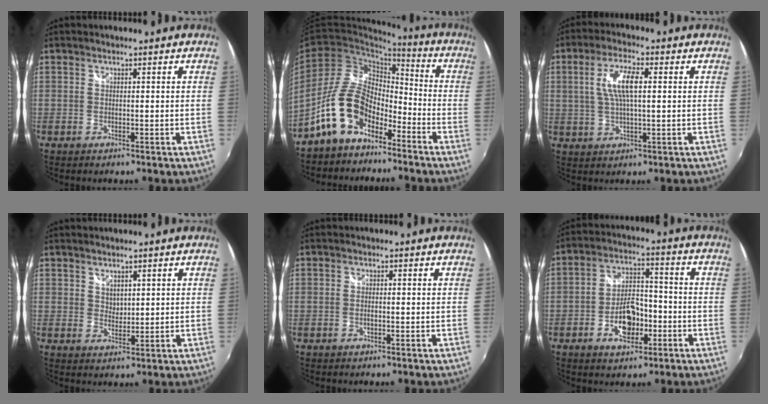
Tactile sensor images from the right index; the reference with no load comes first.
{"total": 12.7, "force": [-8.1, 6.7, 7.0], "torque": [-0.145, 0.021, -0.151]}
{"total": 7.5, "force": [1.3, 2.2, 7.1], "torque": [-0.140, 0.007, 0.027]}
{"total": 2.4, "force": [1.6, 1.5, 0.8], "torque": [-0.006, 0.000, 0.029]}
{"total": 0.7, "force": [-0.3, 0.2, 0.6], "torque": [-0.013, -0.001, -0.006]}
{"total": 9.2, "force": [-3.9, 4.9, 6.8], "torque": [-0.129, 0.015, -0.056]}